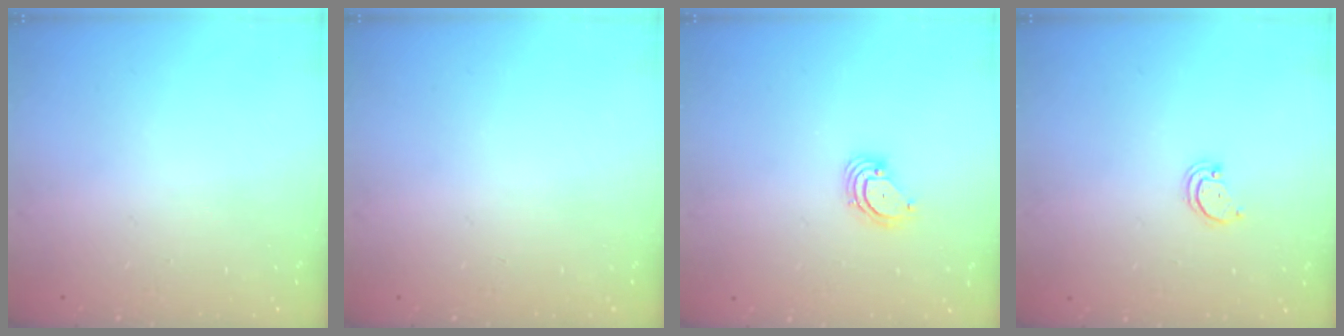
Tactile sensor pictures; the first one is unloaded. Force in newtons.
{"total": 0.0}
{"total": 3.6, "press": 3.6, "slide": 0.3}
{"total": 1.8, "press": 1.8, "slide": 0.2}